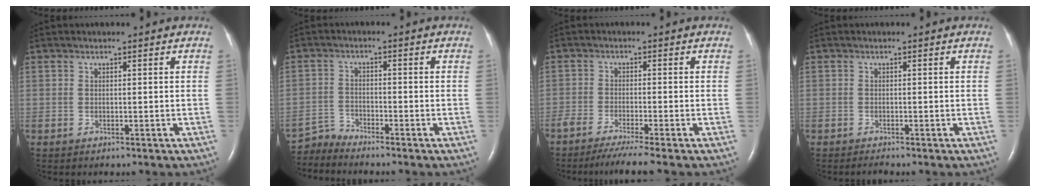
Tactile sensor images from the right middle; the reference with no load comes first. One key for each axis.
{"total": 3.3, "fx": -3.1, "fy": -0.8, "fz": -1.0, "tx": 0.018, "ty": -0.017, "tz": -0.060}
{"total": 6.2, "fx": -5.0, "fy": -0.7, "fz": 3.6, "tx": -0.053, "ty": -0.017, "tz": -0.084}
{"total": 0.6, "fx": -0.6, "fy": -0.1, "fz": 0.1, "tx": -0.007, "ty": -0.002, "tz": -0.008}